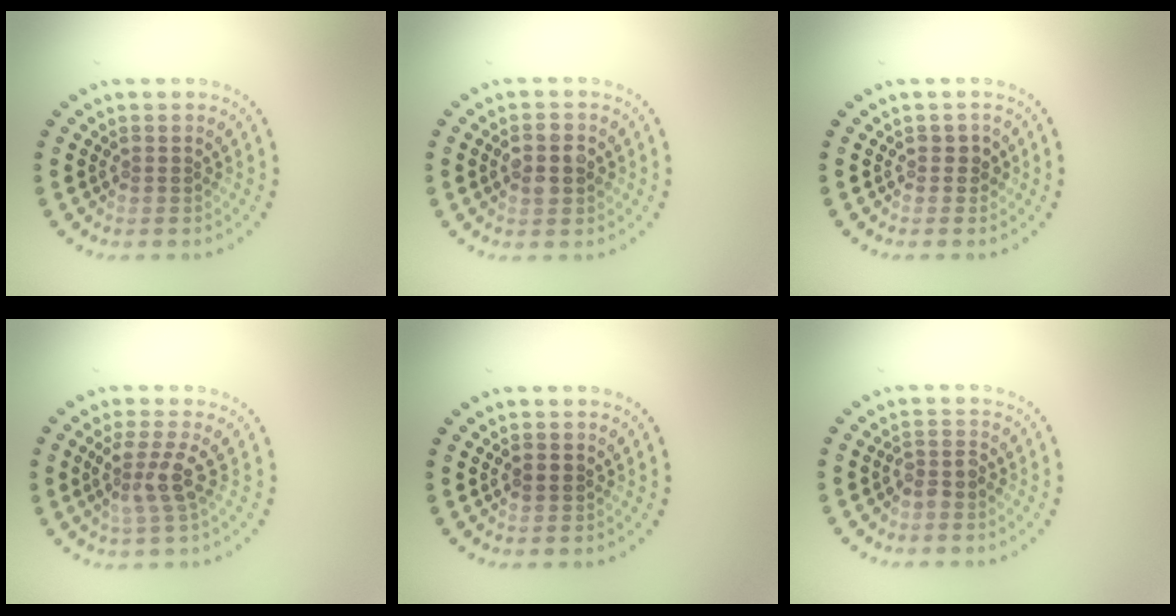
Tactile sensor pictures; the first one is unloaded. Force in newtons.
{"total": 2.9, "press": 2.9, "slide": 0.2}
{"total": 1.1, "press": 1.0, "slide": 0.5}
{"total": 2.7, "press": 2.1, "slide": 1.8}
{"total": 1.0, "press": 0.9, "slide": 0.2}
{"total": 1.4, "press": 1.1, "slide": 0.9}